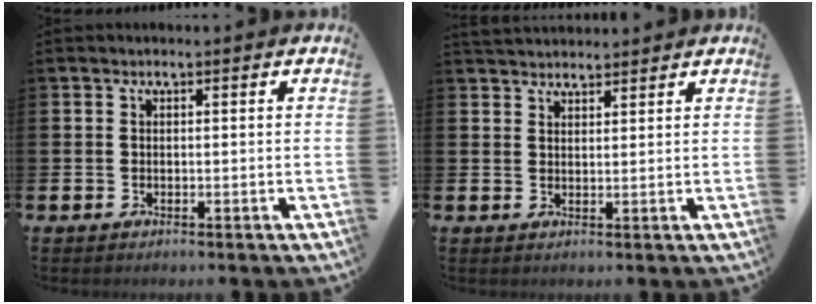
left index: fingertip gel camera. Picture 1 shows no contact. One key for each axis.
{"total": 1.6, "fx": 1.6, "fy": 0.4, "fz": 0.0, "tx": 0.013, "ty": -0.006, "tz": 0.026}